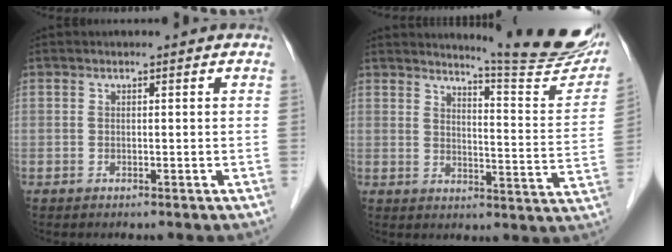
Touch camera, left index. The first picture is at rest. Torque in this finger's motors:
{"motor_torque": [-0.07, -0.18, 0.23, 0.05]}